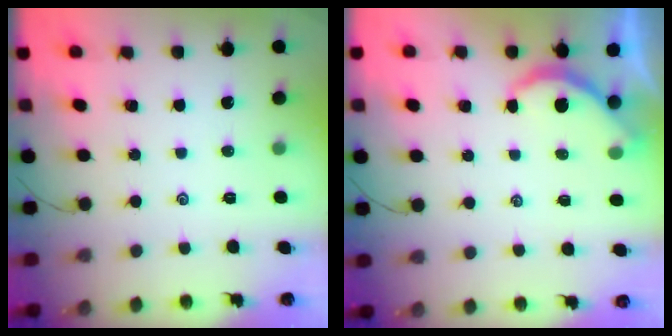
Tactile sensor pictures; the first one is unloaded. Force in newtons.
{"total": 4.0, "press": 4.0, "slide": 0.4}